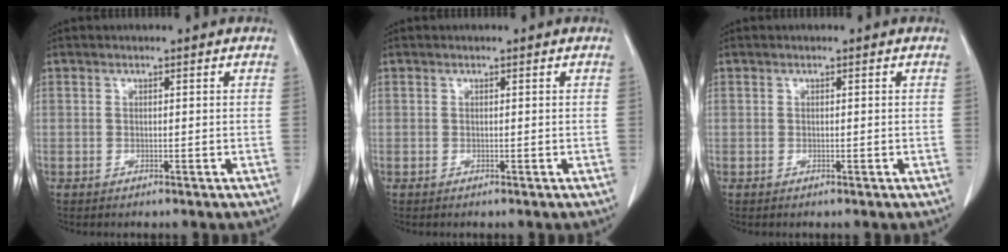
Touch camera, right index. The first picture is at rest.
{"total": 0.0}
{"total": 0.0}